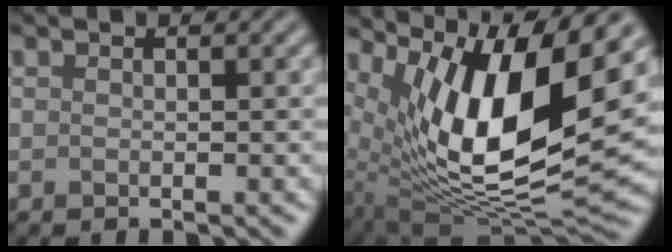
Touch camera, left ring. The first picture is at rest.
{"total": 13.5, "force": [4.8, 4.5, 11.7], "torque": [-0.198, -0.012, 0.091]}